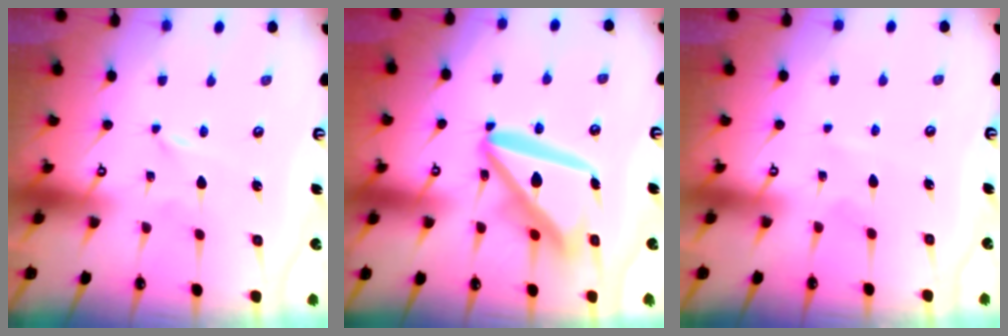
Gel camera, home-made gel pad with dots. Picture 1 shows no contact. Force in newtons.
{"total": 17.9, "press": 17.8, "slide": 2.2}
{"total": 3.0, "press": 3.0, "slide": 0.3}